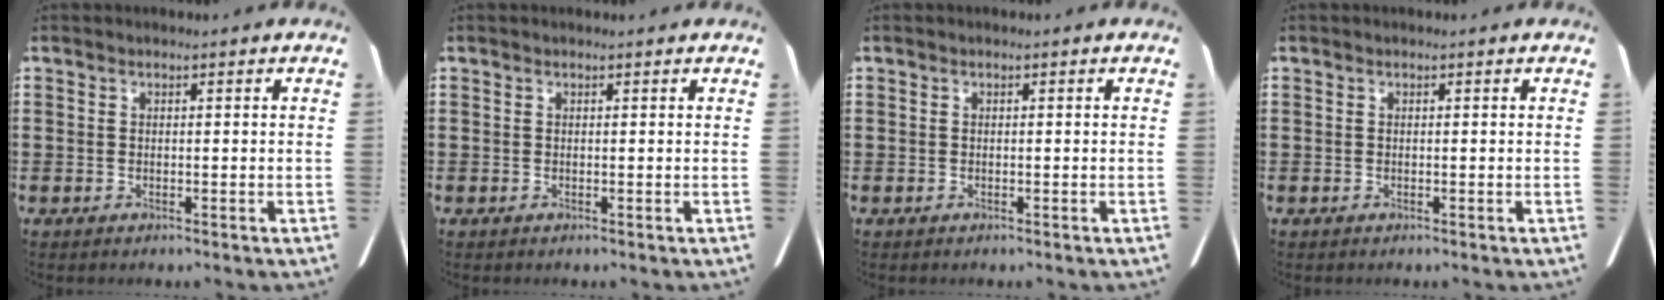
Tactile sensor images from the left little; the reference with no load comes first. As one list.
[{"total": 0.0}, {"total": 0.0}, {"total": 0.0}]